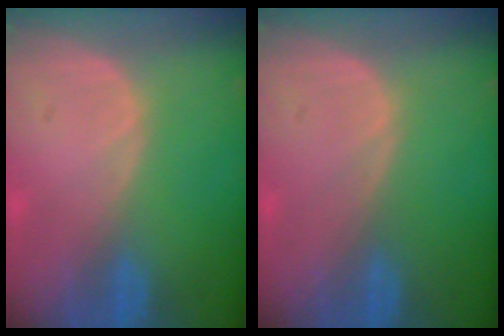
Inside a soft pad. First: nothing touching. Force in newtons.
{"total": 0.0}